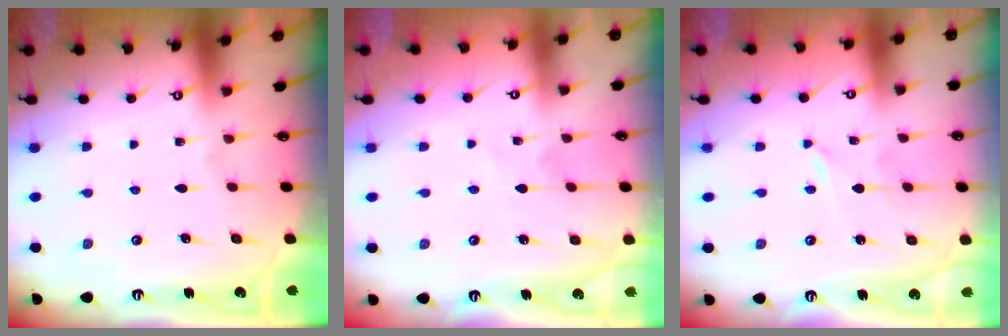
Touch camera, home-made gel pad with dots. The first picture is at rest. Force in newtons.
{"total": 2.2, "press": 2.2, "slide": 0.3}
{"total": 0.0}